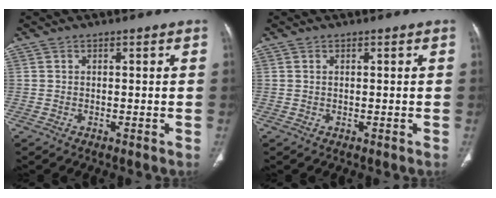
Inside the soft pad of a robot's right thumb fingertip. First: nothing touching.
{"total": 0.0}